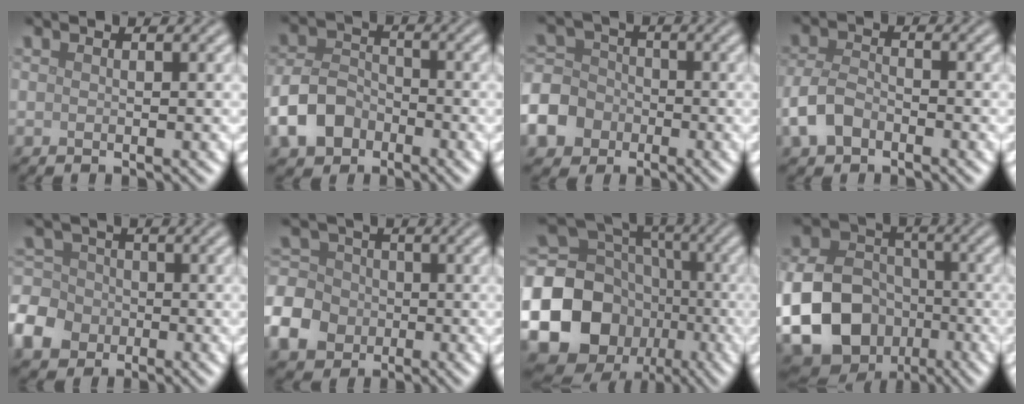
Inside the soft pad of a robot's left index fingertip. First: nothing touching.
{"total": 5.4, "force": [-2.8, 3.8, 2.6], "torque": [-0.054, 0.002, -0.064]}
{"total": 7.7, "force": [-3.7, 6.3, 2.3], "torque": [-0.050, -0.018, -0.090]}
{"total": 3.3, "force": [-1.8, 2.0, 1.8], "torque": [-0.039, 0.002, -0.046]}
{"total": 6.4, "force": [-3.0, 5.2, 2.2], "torque": [-0.041, -0.009, -0.074]}
{"total": 6.3, "force": [-2.5, 5.2, 2.5], "torque": [-0.049, -0.001, -0.068]}
{"total": 20.5, "force": [-5.6, 18.0, 7.9], "torque": [-0.198, -0.023, -0.121]}
{"total": 19.5, "force": [-6.3, 16.7, 7.9], "torque": [-0.173, -0.058, -0.130]}